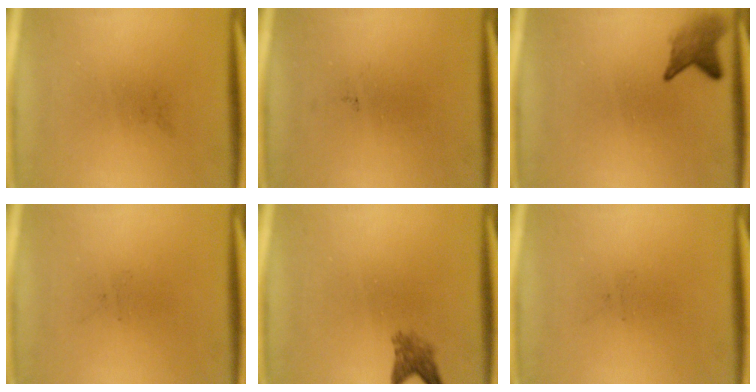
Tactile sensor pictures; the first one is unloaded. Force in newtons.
{"total": 0.0}
{"total": 2.9}
{"total": 0.0}
{"total": 2.5}
{"total": 0.0}